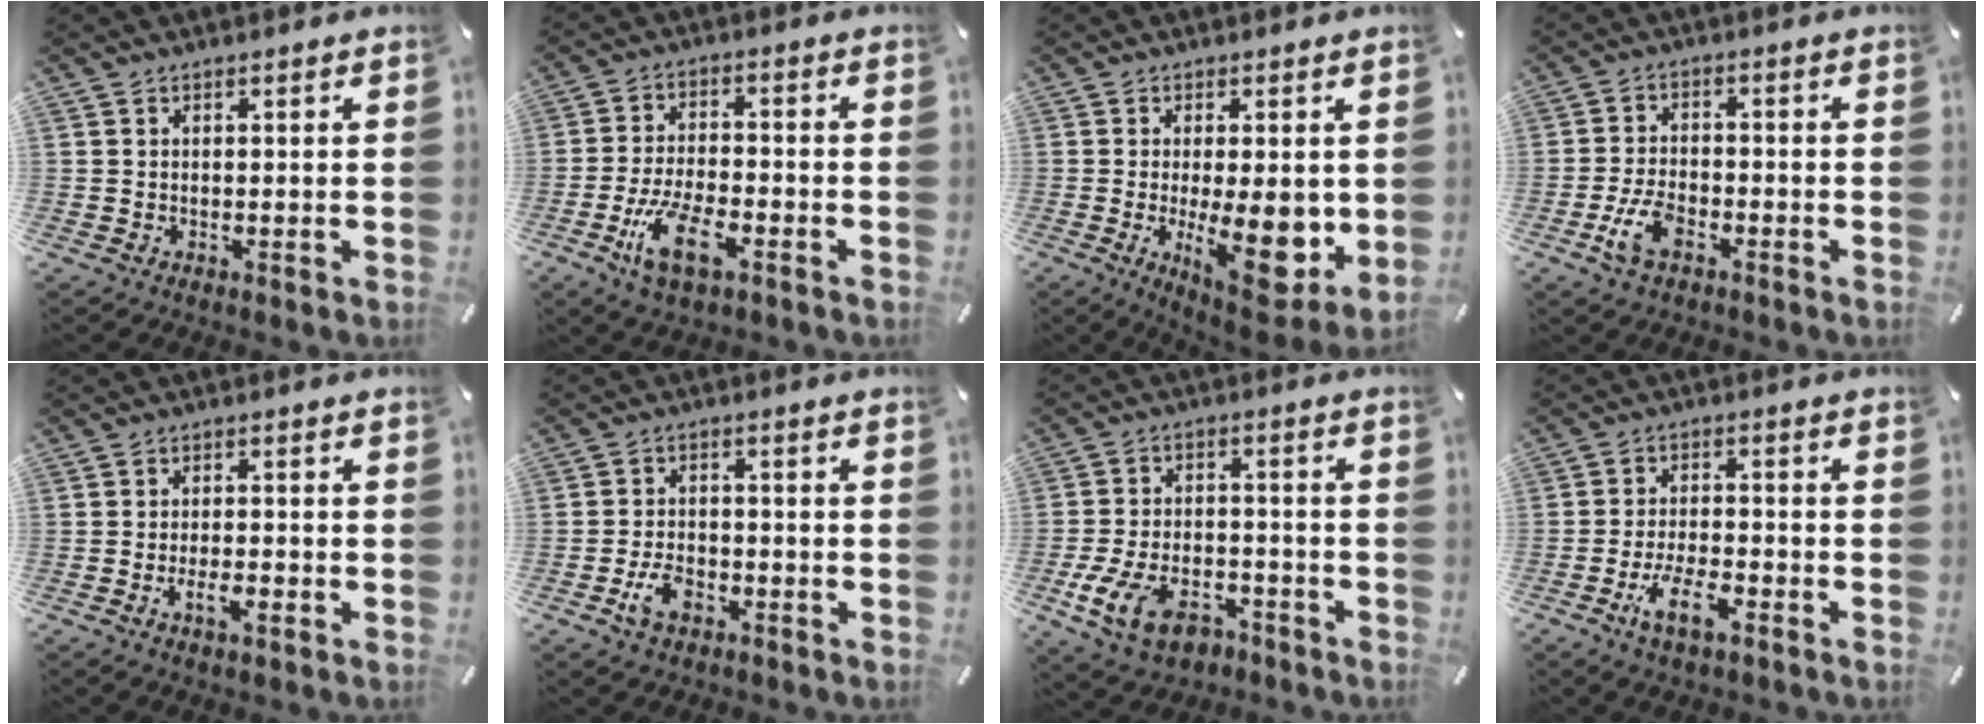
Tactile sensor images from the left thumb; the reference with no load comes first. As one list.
[{"total": 10.7, "force": [-5.2, 4.8, 8.0], "torque": [-0.171, 0.012, -0.096]}, {"total": 13.4, "force": [-1.9, 4.5, 12.5], "torque": [-0.177, -0.019, -0.022]}, {"total": 7.2, "force": [-3.3, 4.0, 5.0], "torque": [-0.117, 0.008, -0.065]}, {"total": 4.4, "force": [-2.1, 1.8, 3.4], "torque": [-0.060, 0.009, -0.037]}, {"total": 6.4, "force": [-2.9, 4.3, 3.8], "torque": [-0.078, 0.013, -0.053]}, {"total": 12.1, "force": [-6.2, 7.0, 7.6], "torque": [-0.157, 0.032, -0.113]}, {"total": 8.3, "force": [-4.3, 3.5, 6.1], "torque": [-0.125, 0.012, -0.079]}]